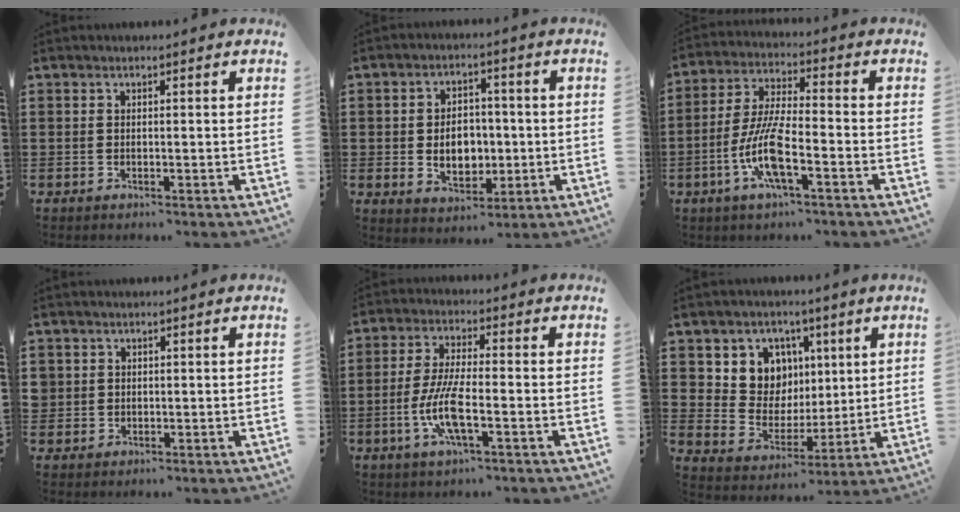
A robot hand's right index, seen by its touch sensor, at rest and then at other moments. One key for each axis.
{"total": 6.2, "fx": -0.6, "fy": 4.6, "fz": 4.1, "tx": -0.061, "ty": 0.002, "tz": -0.015}
{"total": 9.3, "fx": -3.8, "fy": 2.0, "fz": 8.2, "tx": -0.188, "ty": -0.012, "tz": -0.078}
{"total": 1.4, "fx": 0.2, "fy": 1.4, "fz": 0.1, "tx": -0.008, "ty": 0.007, "tz": 0.003}
{"total": 7.7, "fx": -2.5, "fy": 1.9, "fz": 7.1, "tx": -0.158, "ty": -0.012, "tz": -0.053}
{"total": 8.3, "fx": 3.3, "fy": 7.5, "fz": 1.6, "tx": -0.064, "ty": -0.021, "tz": 0.063}